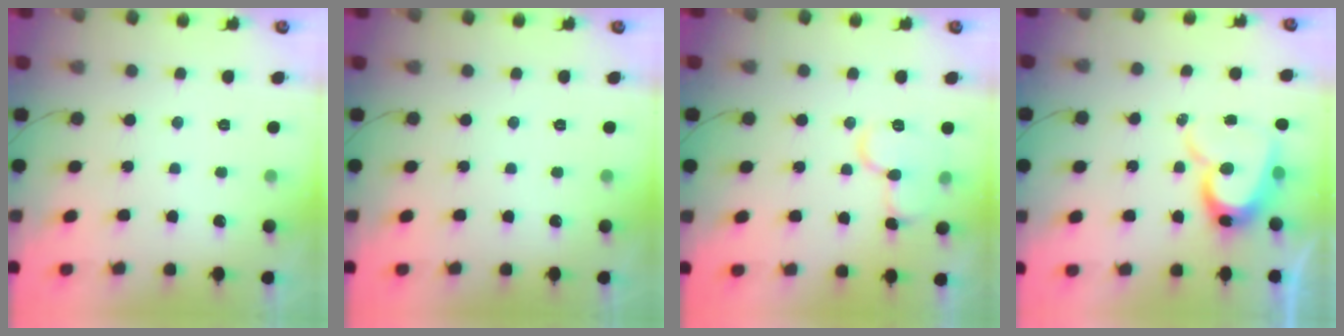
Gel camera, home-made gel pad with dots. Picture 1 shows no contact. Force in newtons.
{"total": 0.0}
{"total": 10.7, "press": 10.7, "slide": 0.8}
{"total": 13.6, "press": 13.5, "slide": 1.5}